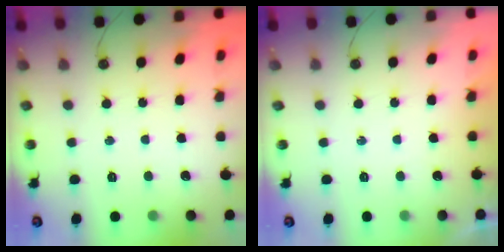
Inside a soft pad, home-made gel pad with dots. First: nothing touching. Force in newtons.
{"total": 0.0}